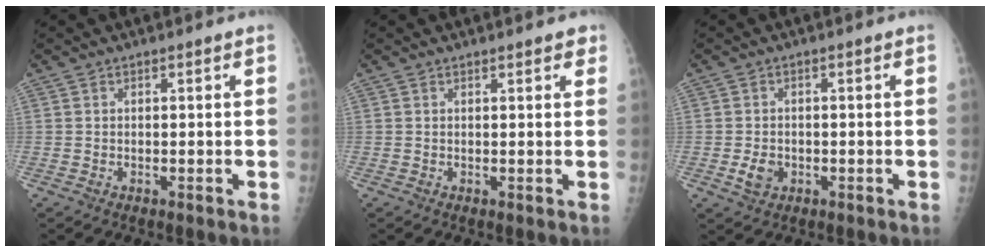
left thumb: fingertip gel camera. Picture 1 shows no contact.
{"total": 2.2, "force": [1.6, 0.9, 1.3], "torque": [-0.001, -0.003, 0.016]}
{"total": 3.2, "force": [-0.9, 2.5, 1.9], "torque": [-0.030, 0.001, -0.012]}